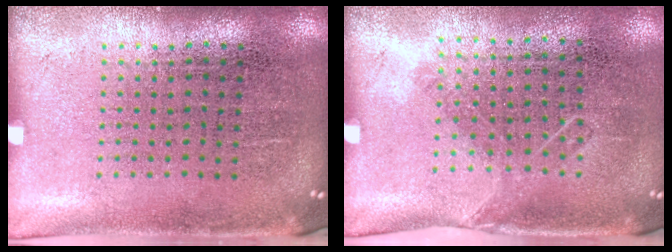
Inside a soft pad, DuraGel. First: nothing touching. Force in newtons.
{"total": 1.0, "press": 0.8, "slide": 0.6}